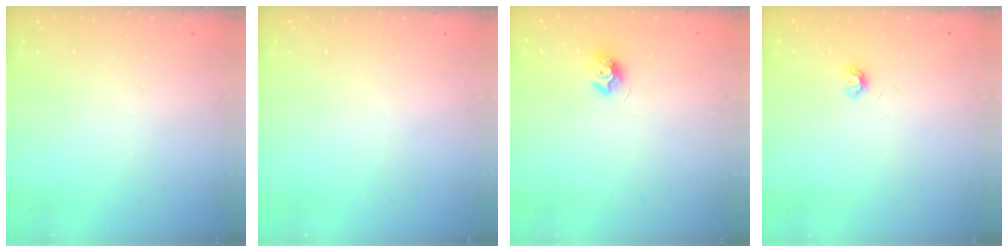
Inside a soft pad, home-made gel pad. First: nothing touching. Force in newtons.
{"total": 0.0}
{"total": 7.6, "press": 7.6, "slide": 0.2}
{"total": 3.9, "press": 3.8, "slide": 0.6}